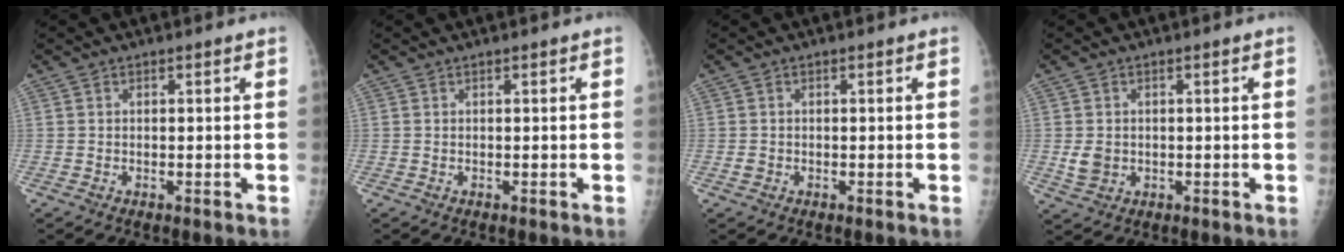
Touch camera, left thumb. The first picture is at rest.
{"total": 0.0}
{"total": 1.1, "force": [-0.2, 1.0, 0.4], "torque": [-0.007, 0.001, -0.003]}
{"total": 3.7, "force": [-0.2, 3.1, 2.0], "torque": [-0.031, -0.001, 0.004]}